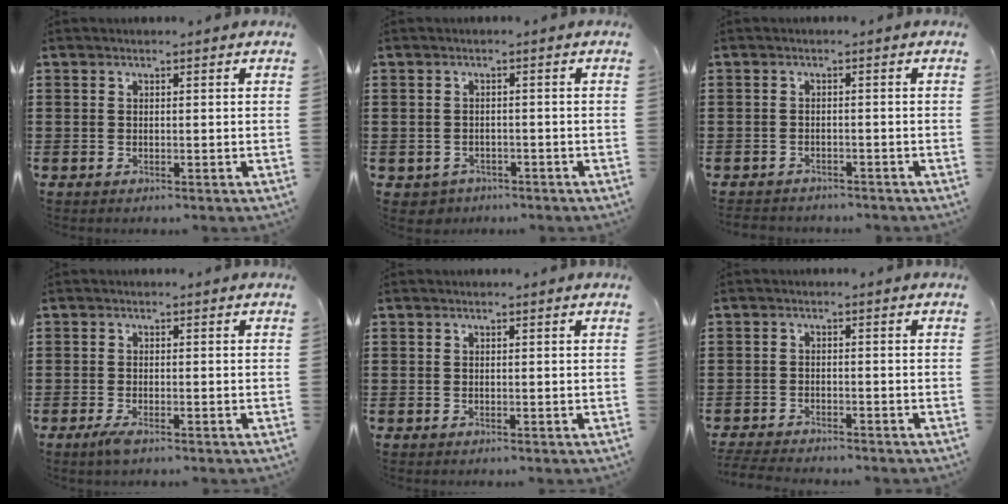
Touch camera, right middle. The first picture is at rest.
{"total": 1.3, "force": [-1.0, 0.7, -0.2], "torque": [-0.004, 0.003, -0.026]}
{"total": 1.6, "force": [-1.5, 0.2, -0.1], "torque": [-0.003, 0.001, -0.035]}
{"total": 1.7, "force": [-1.0, 0.3, 1.3], "torque": [-0.032, -0.007, -0.021]}
{"total": 0.0}
{"total": 2.7, "force": [-2.7, 0.1, 0.3], "torque": [-0.015, -0.003, -0.059]}